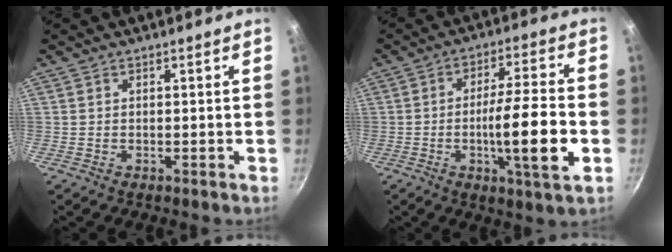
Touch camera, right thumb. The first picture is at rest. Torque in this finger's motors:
{"motor_torque": [1.79, 1.73, 1.52, -0.15, 0.11]}